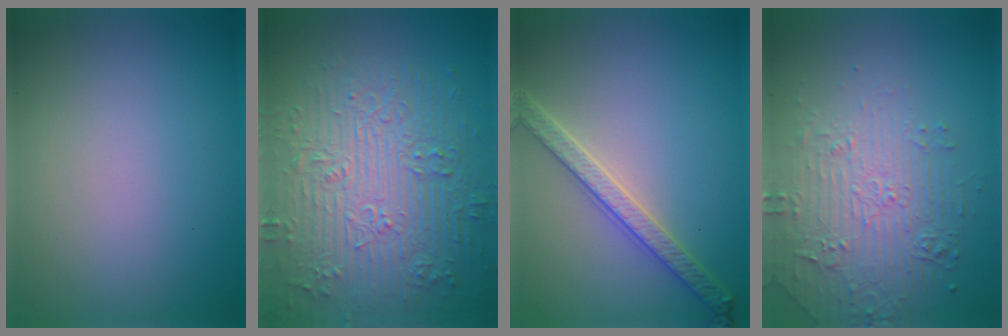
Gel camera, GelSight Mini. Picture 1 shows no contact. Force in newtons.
{"total": 9.5, "press": 7.0, "slide": 6.4}
{"total": 3.6, "press": 3.2, "slide": 1.6}
{"total": 5.0, "press": 3.9, "slide": 3.1}